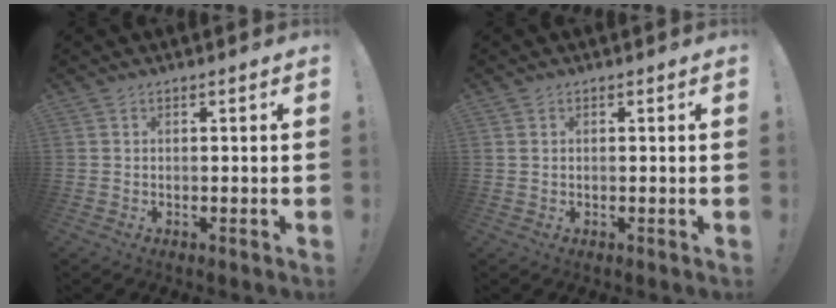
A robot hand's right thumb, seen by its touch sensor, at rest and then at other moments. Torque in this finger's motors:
{"motor_torque": [-0.01, -0.03, -0.42, 0.23, 0.04]}